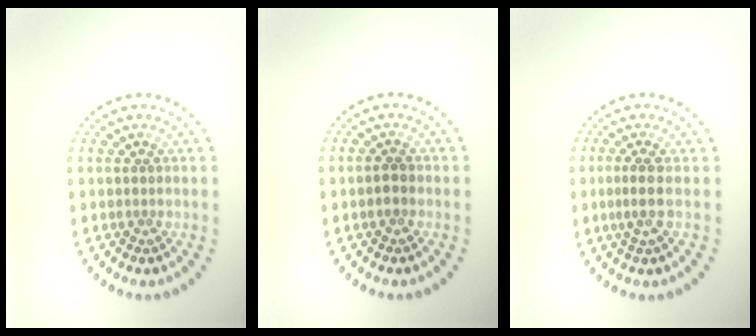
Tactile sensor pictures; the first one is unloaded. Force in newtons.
{"total": 1.2, "press": 1.2, "slide": 0.1}
{"total": 1.8, "press": 1.3, "slide": 1.2}